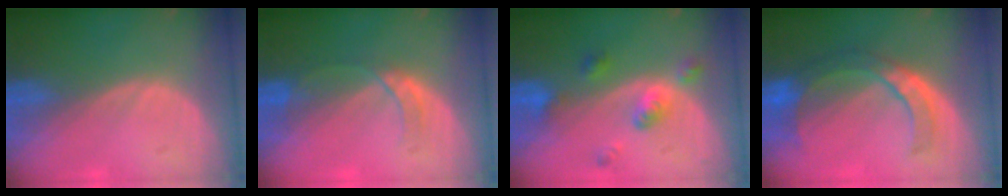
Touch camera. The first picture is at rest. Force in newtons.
{"total": 3.0, "press": 3.0, "slide": 0.3}
{"total": 5.3, "press": 4.7, "slide": 2.4}
{"total": 7.5, "press": 7.2, "slide": 1.8}